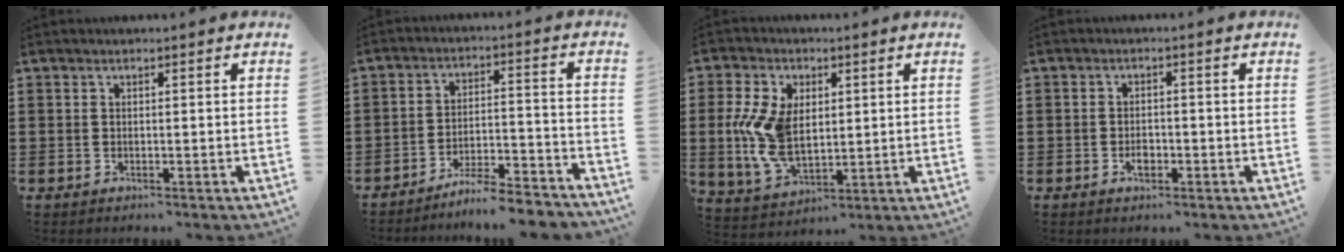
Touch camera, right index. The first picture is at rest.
{"total": 6.6, "force": [-6.2, 0.2, 2.1], "torque": [-0.038, 0.004, -0.121]}
{"total": 10.1, "force": [1.1, 6.5, 7.7], "torque": [-0.197, 0.002, 0.015]}
{"total": 2.3, "force": [-0.9, 1.2, 1.7], "torque": [-0.033, 0.001, -0.016]}